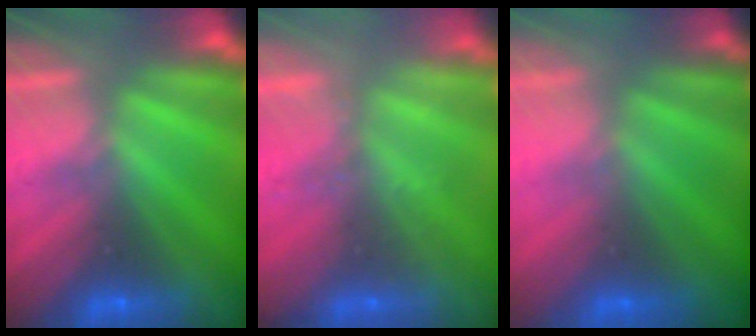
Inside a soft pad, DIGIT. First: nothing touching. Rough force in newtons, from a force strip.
{"total": 2.3}
{"total": 2.4}